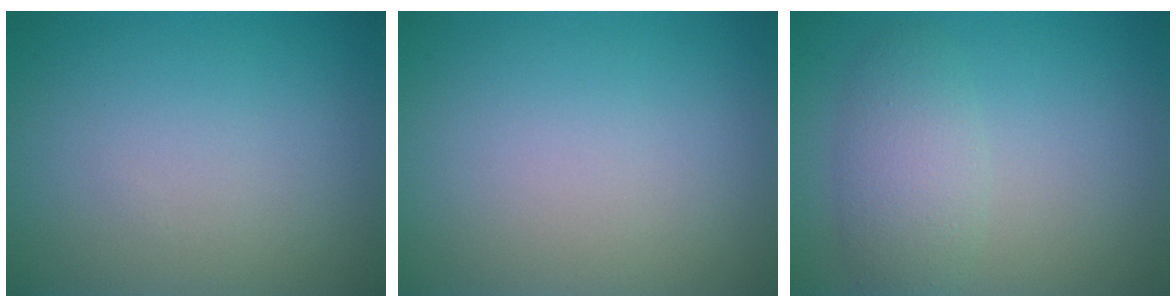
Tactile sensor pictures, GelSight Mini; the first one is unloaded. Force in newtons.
{"total": 0.0}
{"total": 3.4, "press": 3.4, "slide": 0.1}